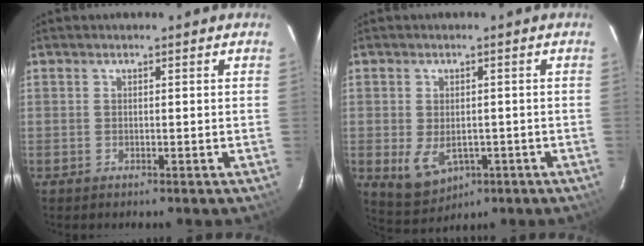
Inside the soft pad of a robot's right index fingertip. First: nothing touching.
{"total": 7.0, "force": [-2.0, 4.9, 4.6], "torque": [-0.091, -0.018, -0.018]}